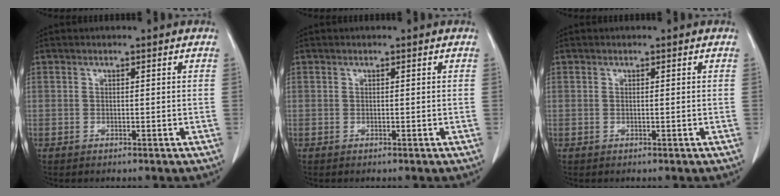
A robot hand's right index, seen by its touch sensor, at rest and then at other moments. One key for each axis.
{"total": 0.0}
{"total": 0.7, "fx": -0.1, "fy": 0.3, "fz": 0.6, "tx": -0.022, "ty": 0.006, "tz": 0.003}